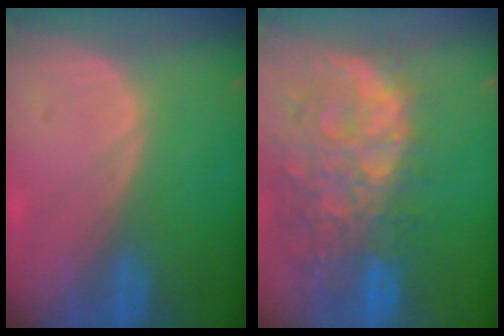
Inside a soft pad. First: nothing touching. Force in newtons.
{"total": 14.0, "press": 11.3, "slide": 8.2}